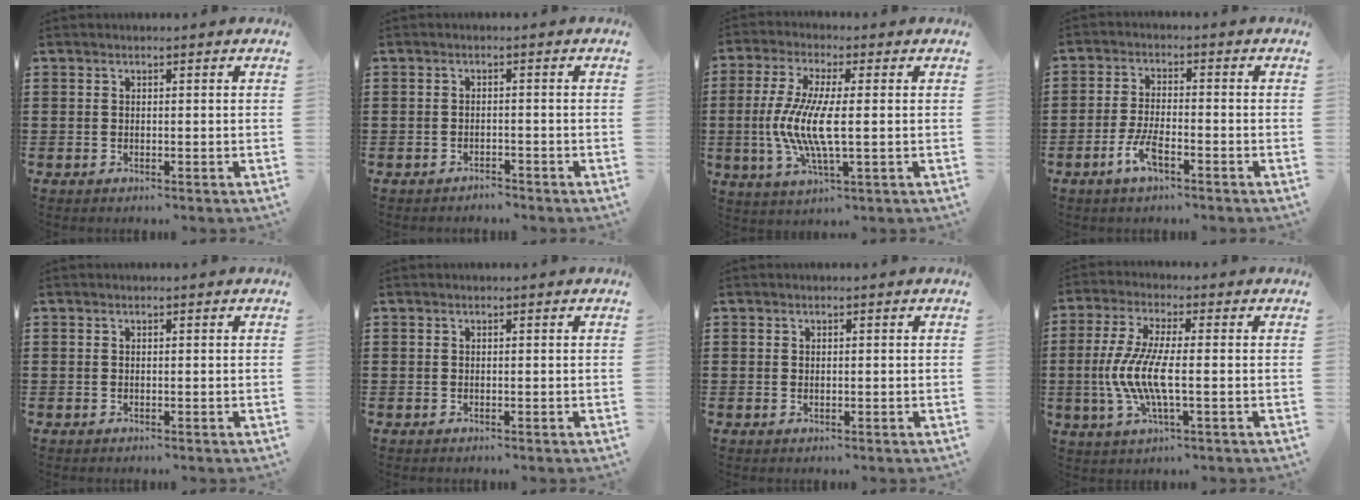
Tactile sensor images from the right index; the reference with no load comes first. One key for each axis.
{"total": 1.5, "fx": -1.5, "fy": 0.1, "fz": -0.1, "tx": -0.003, "ty": 0.002, "tz": -0.034}
{"total": 8.6, "fx": -0.9, "fy": 1.8, "fz": 8.4, "tx": -0.183, "ty": -0.017, "tz": -0.025}
{"total": 4.9, "fx": -2.6, "fy": 1.6, "fz": 3.8, "tx": -0.088, "ty": -0.003, "tz": -0.054}
{"total": 0.0}
{"total": 0.0}
{"total": 0.5, "fx": 0.2, "fy": 0.4, "fz": 0.2, "tx": -0.005, "ty": 0.002, "tz": 0.005}
{"total": 8.1, "fx": -1.5, "fy": 1.7, "fz": 7.8, "tx": -0.183, "ty": -0.020, "tz": -0.039}